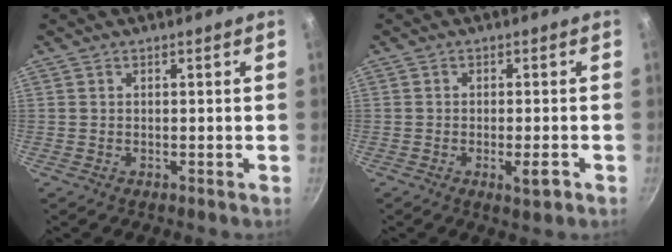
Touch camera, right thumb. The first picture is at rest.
{"total": 3.6, "force": [-1.5, 1.0, 3.1], "torque": [-0.046, 0.007, -0.022]}